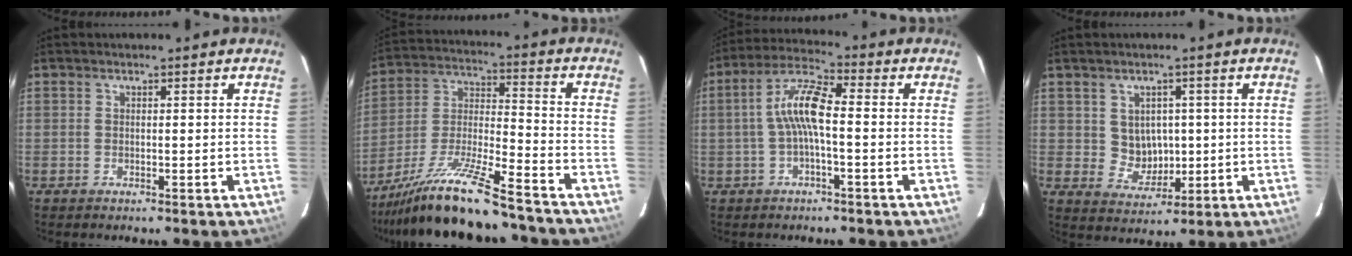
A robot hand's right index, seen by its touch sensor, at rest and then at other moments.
{"total": 18.4, "force": [-15.2, 1.6, 10.3], "torque": [-0.207, -0.029, -0.263]}
{"total": 8.3, "force": [-0.7, 1.8, 8.1], "torque": [-0.169, 0.019, -0.013]}
{"total": 5.5, "force": [0.8, 5.1, 2.0], "torque": [-0.038, 0.007, 0.027]}